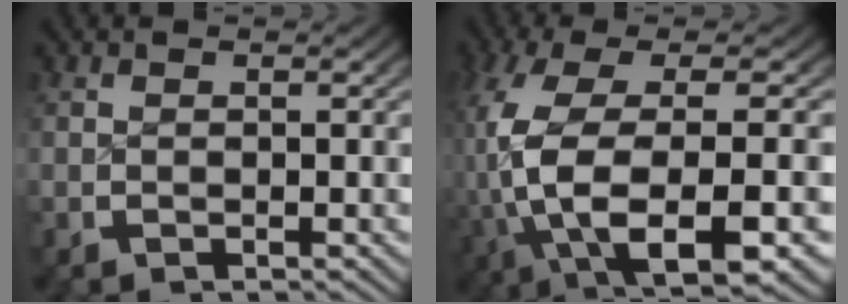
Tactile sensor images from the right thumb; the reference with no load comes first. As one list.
[{"total": 13.0, "force": [-2.4, 6.5, 11.1], "torque": [-0.273, -0.053, -0.001]}]